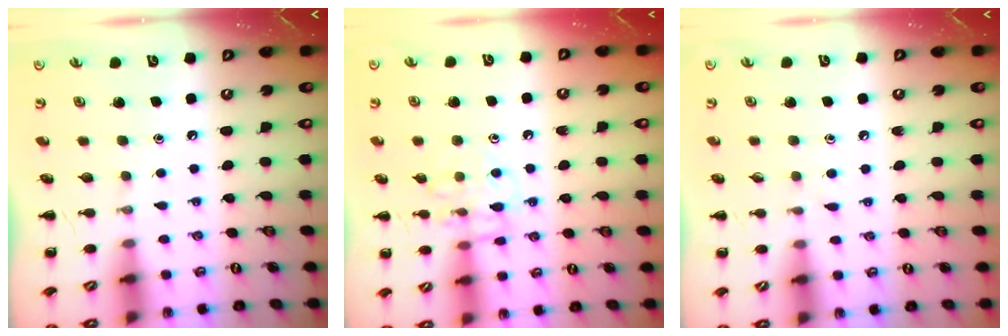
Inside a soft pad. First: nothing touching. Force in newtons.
{"total": 9.5, "press": 9.5, "slide": 0.4}
{"total": 3.9, "press": 3.6, "slide": 1.5}